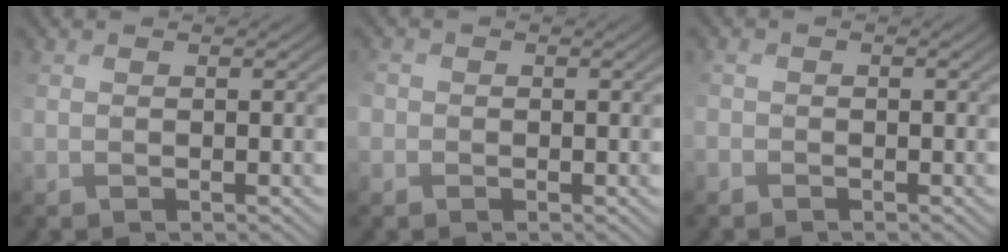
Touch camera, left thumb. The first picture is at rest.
{"total": 1.7, "force": [-0.7, 1.5, 0.3], "torque": [-0.009, 0.005, -0.015]}
{"total": 1.2, "force": [-1.0, 0.7, -0.1], "torque": [0.002, 0.000, -0.021]}